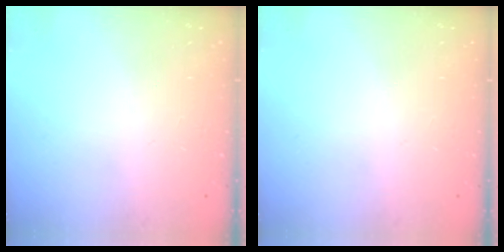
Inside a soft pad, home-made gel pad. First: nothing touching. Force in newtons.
{"total": 0.0}